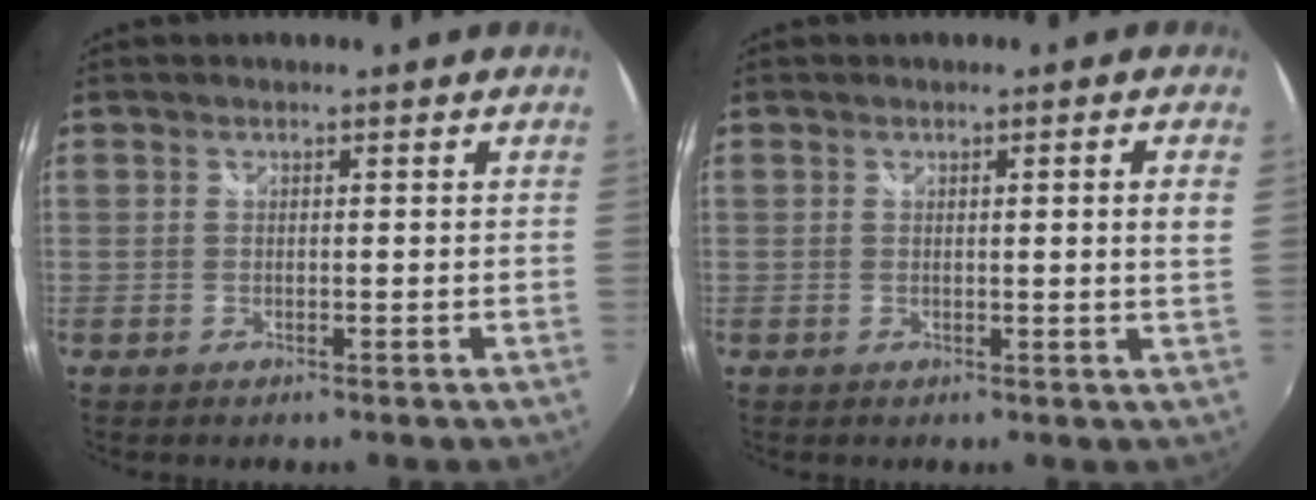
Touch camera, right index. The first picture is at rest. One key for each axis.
{"total": 2.9, "fx": 0.8, "fy": -0.8, "fz": 2.7, "tx": -0.026, "ty": 0.003, "tz": 0.010}